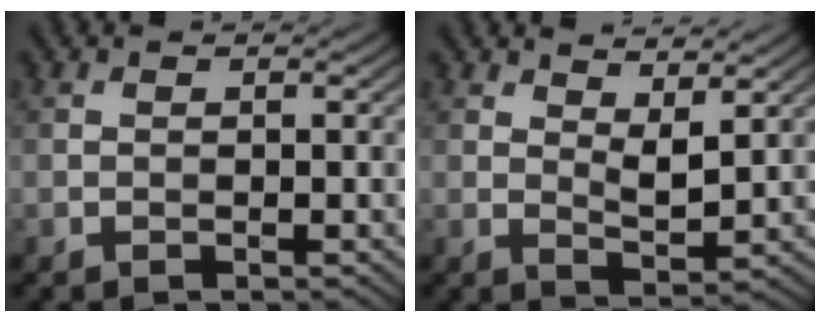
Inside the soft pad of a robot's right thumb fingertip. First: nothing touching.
{"total": 4.1, "force": [2.7, 1.3, 2.8], "torque": [-0.053, -0.007, 0.050]}